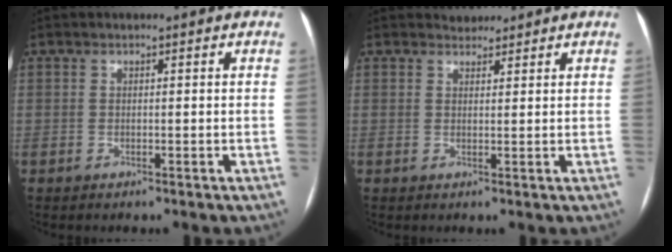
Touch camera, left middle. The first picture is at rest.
{"total": 1.7, "force": [1.5, 0.6, -0.3], "torque": [0.003, 0.006, 0.025]}